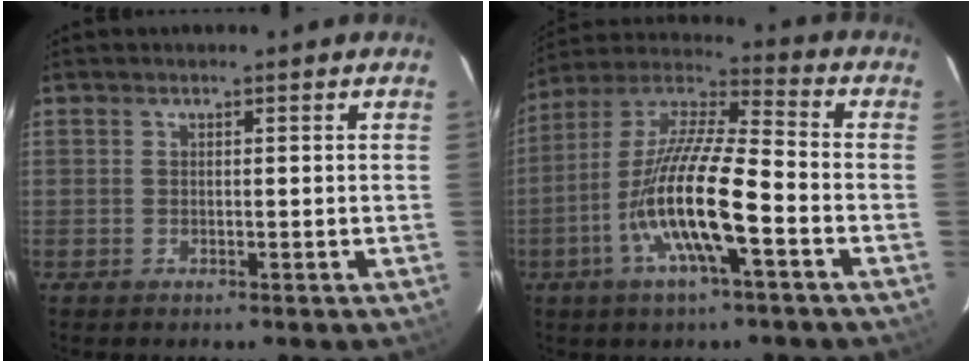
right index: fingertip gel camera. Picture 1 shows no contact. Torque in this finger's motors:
{"motor_torque": [1.58, -0.55, 1.06, 0.21]}